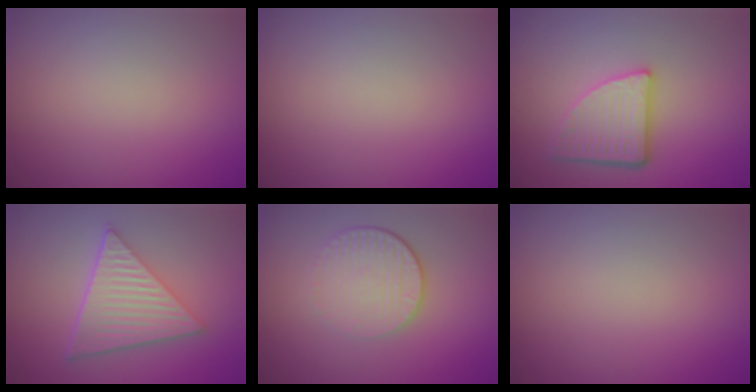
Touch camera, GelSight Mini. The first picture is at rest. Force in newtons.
{"total": 0.0}
{"total": 4.4, "press": 3.6, "slide": 2.5}
{"total": 6.1, "press": 4.6, "slide": 4.1}
{"total": 4.3, "press": 2.8, "slide": 3.2}
{"total": 0.0}